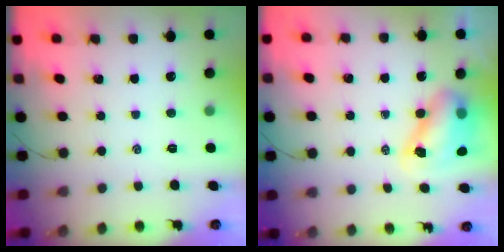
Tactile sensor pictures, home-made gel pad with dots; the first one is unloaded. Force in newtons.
{"total": 8.9, "press": 8.6, "slide": 2.2}